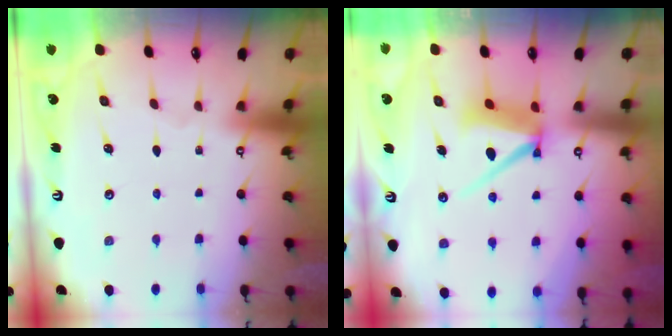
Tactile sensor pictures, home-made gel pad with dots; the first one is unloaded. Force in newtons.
{"total": 9.3, "press": 9.2, "slide": 1.0}